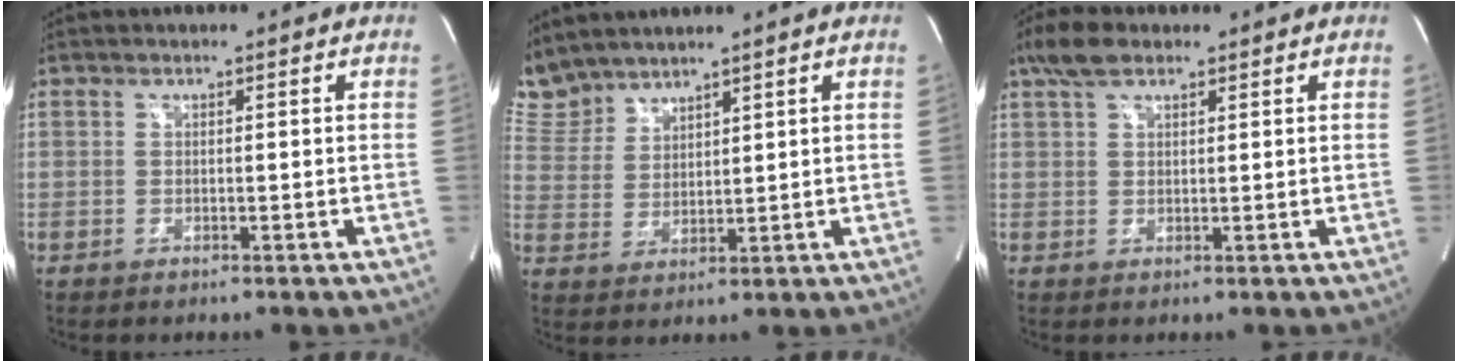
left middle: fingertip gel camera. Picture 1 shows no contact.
{"total": 6.8, "force": [6.6, 1.2, 0.4], "torque": [-0.027, 0.012, 0.150]}
{"total": 4.4, "force": [3.1, 1.9, 2.5], "torque": [-0.061, 0.018, 0.063]}